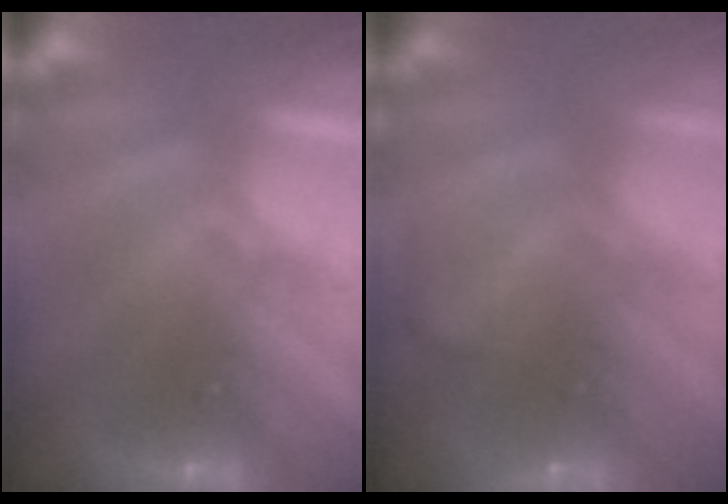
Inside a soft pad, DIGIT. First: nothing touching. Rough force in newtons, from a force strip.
{"total": 8.8}